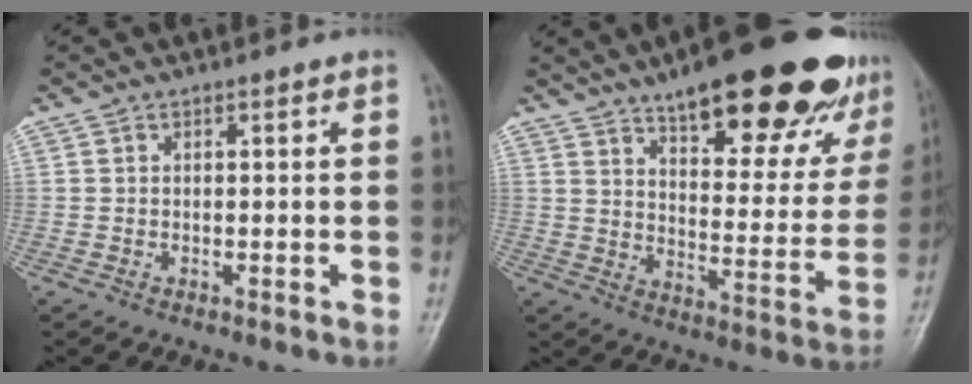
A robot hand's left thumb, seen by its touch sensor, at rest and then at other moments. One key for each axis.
{"total": 27.2, "fx": 18.2, "fy": 8.6, "fz": 18.2, "tx": -0.211, "ty": -0.067, "tz": 0.255}